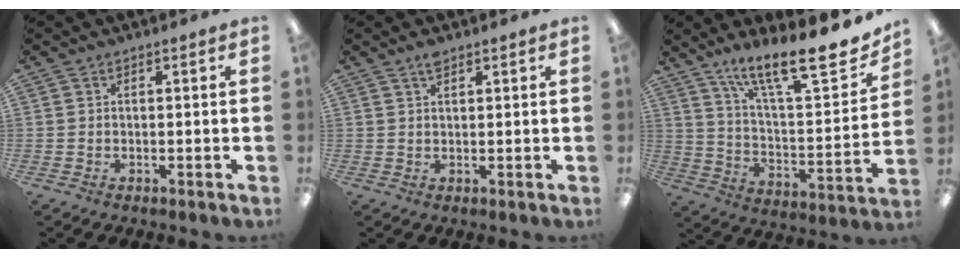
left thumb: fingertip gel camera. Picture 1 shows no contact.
{"total": 2.2, "force": [1.8, 0.6, 1.2], "torque": [-0.019, -0.002, 0.031]}
{"total": 18.9, "force": [14.7, 4.2, 11.1], "torque": [-0.169, -0.108, 0.240]}